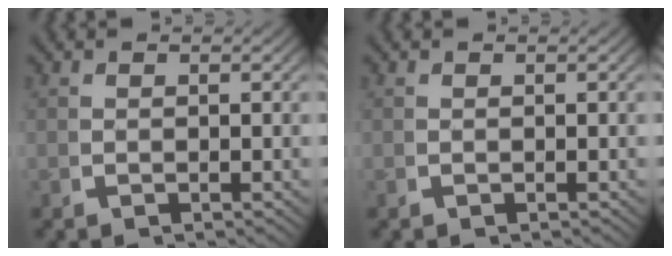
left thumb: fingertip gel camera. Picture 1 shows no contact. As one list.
[{"total": 0.0}]